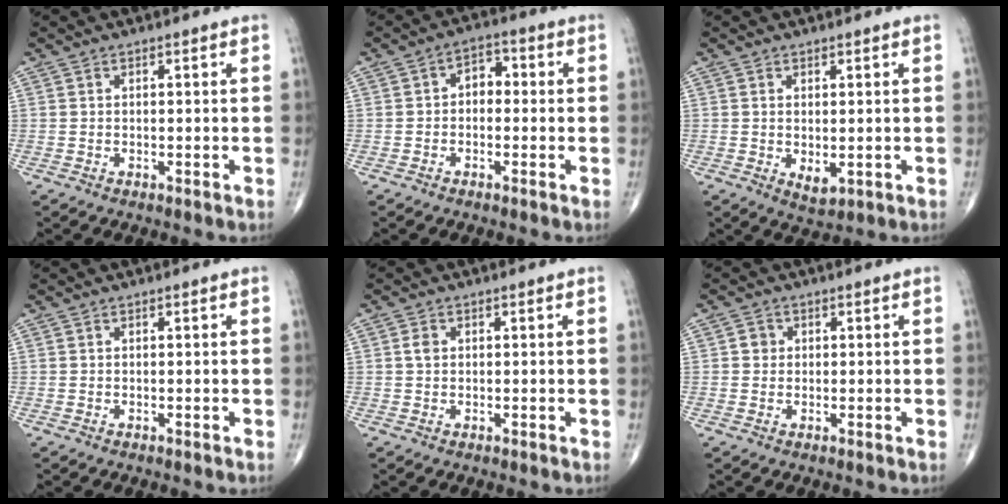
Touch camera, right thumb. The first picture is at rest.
{"total": 4.1, "force": [-0.3, 2.9, 2.8], "torque": [-0.022, 0.018, -0.018]}
{"total": 3.1, "force": [-0.3, 1.6, 2.6], "torque": [-0.034, -0.009, 0.004]}
{"total": 0.0}
{"total": 1.6, "force": [0.3, 1.2, 1.0], "torque": [-0.017, 0.002, 0.005]}
{"total": 1.8, "force": [0.2, 1.7, 0.6], "torque": [0.000, 0.002, 0.001]}